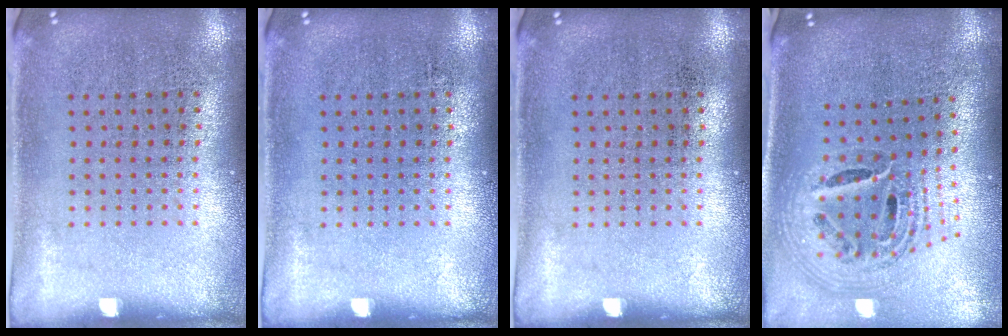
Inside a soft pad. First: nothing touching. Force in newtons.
{"total": 0.0}
{"total": 0.0}
{"total": 1.9, "press": 1.5, "slide": 1.2}